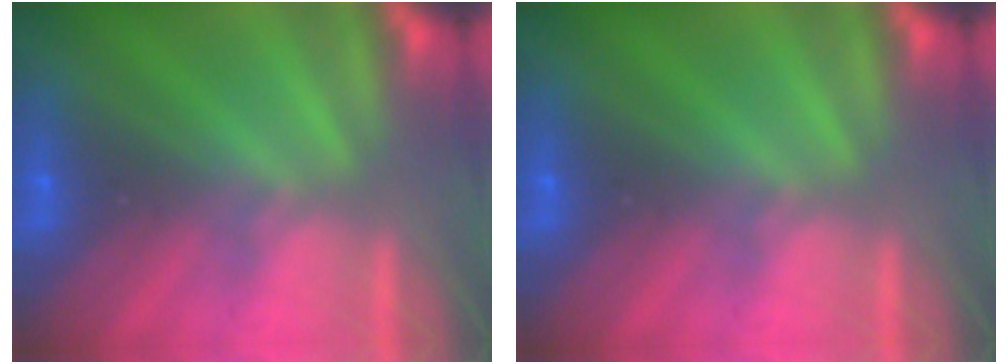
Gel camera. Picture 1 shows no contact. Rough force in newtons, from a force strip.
{"total": 0.0}